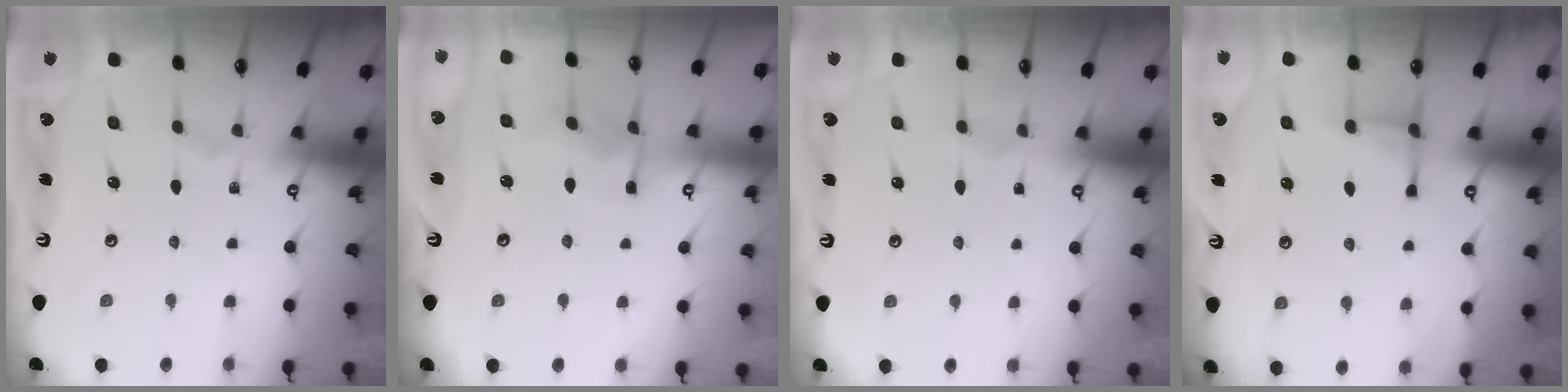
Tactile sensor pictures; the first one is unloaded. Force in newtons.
{"total": 6.0, "press": 6.0, "slide": 0.6}
{"total": 1.2, "press": 1.2, "slide": 0.1}
{"total": 2.6, "press": 2.5, "slide": 0.8}